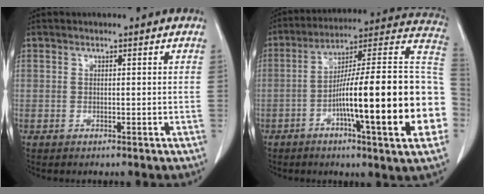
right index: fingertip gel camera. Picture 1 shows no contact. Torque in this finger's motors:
{"motor_torque": [2.14, 0.00, 1.05, 0.20]}